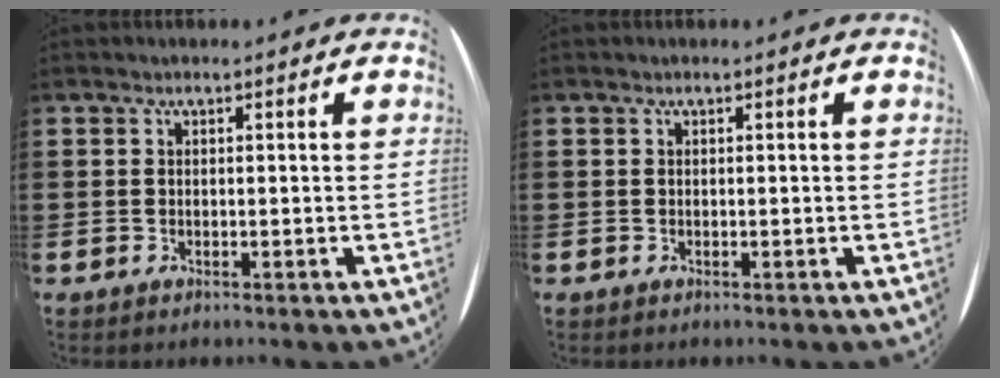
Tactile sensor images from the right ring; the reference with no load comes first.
{"total": 0.0}